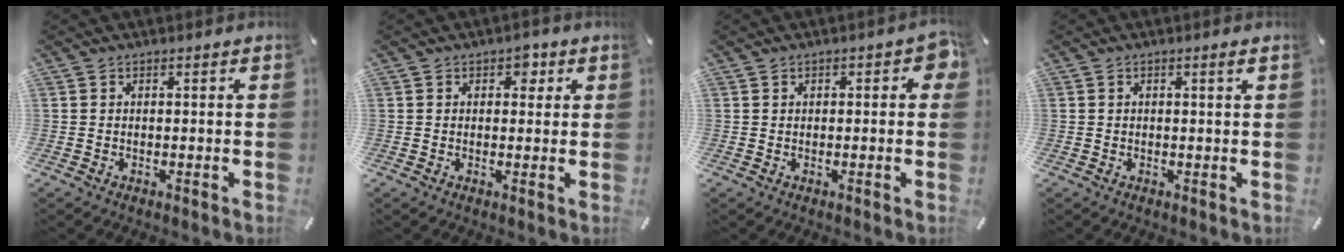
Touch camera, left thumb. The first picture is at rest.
{"total": 2.9, "force": [1.1, 2.2, 1.6], "torque": [-0.003, -0.005, 0.009]}
{"total": 2.8, "force": [0.3, 1.7, 2.2], "torque": [-0.017, 0.001, 0.000]}
{"total": 1.2, "force": [0.4, 0.2, 1.1], "torque": [-0.021, 0.002, 0.007]}